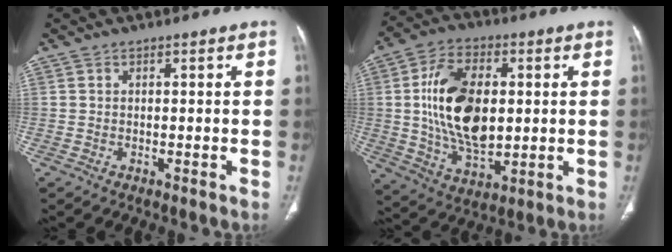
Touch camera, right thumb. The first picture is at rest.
{"total": 17.8, "force": [1.7, 10.4, 14.3], "torque": [-0.241, -0.004, 0.038]}